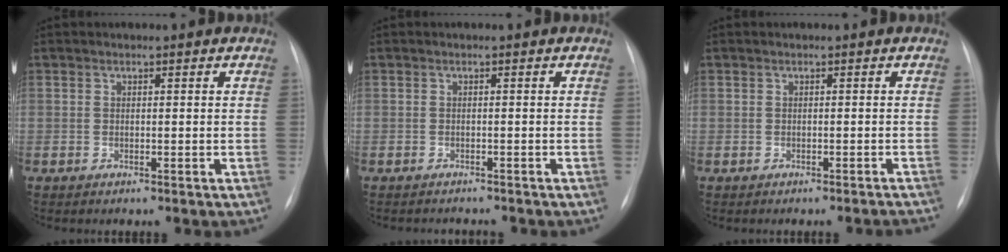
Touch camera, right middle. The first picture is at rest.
{"total": 2.8, "force": [-2.7, 0.6, 0.5], "torque": [-0.001, -0.006, -0.030]}
{"total": 1.9, "force": [-1.8, -0.2, 0.5], "torque": [-0.005, 0.001, -0.020]}